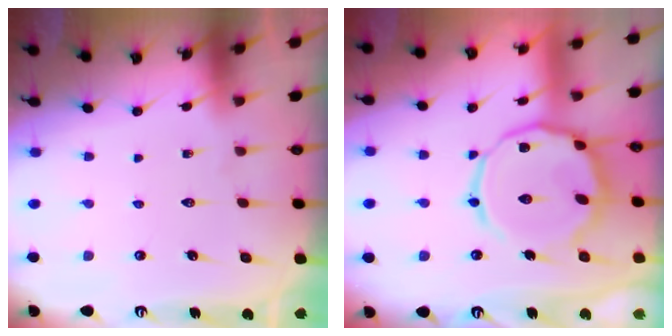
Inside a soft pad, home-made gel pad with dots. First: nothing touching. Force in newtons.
{"total": 15.6, "press": 15.5, "slide": 1.2}